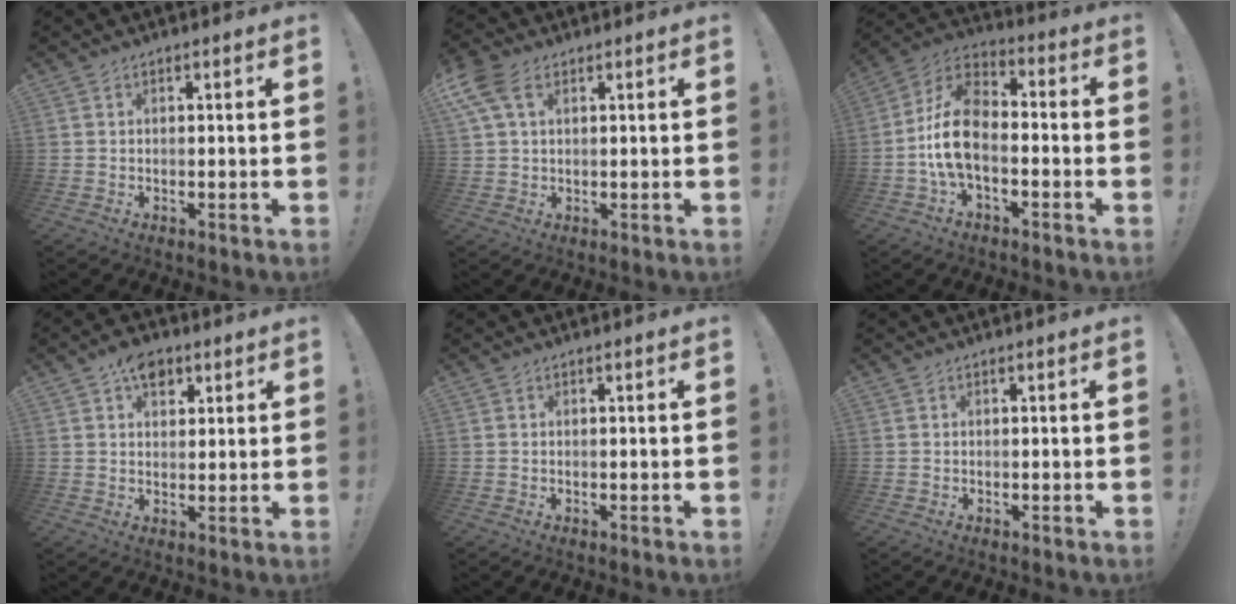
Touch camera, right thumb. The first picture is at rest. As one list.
[{"total": 7.9, "force": [3.4, 4.4, 5.5], "torque": [-0.112, -0.005, 0.067]}, {"total": 13.4, "force": [-3.3, 8.2, 10.1], "torque": [-0.202, 0.028, -0.054]}, {"total": 7.6, "force": [4.0, 5.0, 4.0], "torque": [-0.048, -0.008, 0.072]}, {"total": 0.0}, {"total": 0.0}]